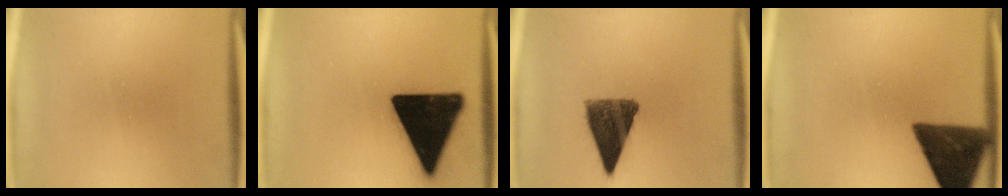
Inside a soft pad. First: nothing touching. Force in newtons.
{"total": 19.0}
{"total": 9.4}
{"total": 13.0}